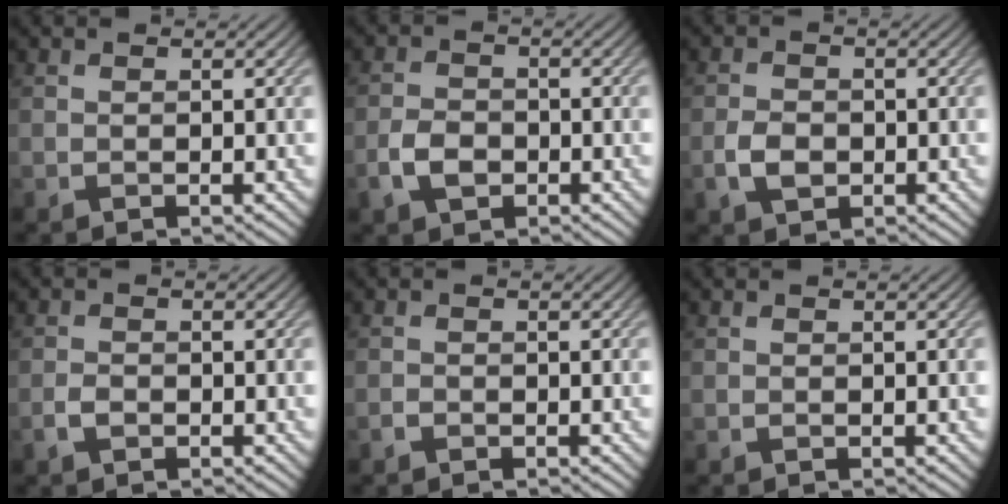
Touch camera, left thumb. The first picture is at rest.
{"total": 3.7, "force": [-1.5, 2.5, 2.2], "torque": [-0.048, -0.001, -0.034]}
{"total": 3.1, "force": [-1.0, 2.2, 1.9], "torque": [-0.042, -0.002, -0.023]}
{"total": 1.7, "force": [-0.8, 1.1, 1.0], "torque": [-0.022, 0.000, -0.020]}
{"total": 0.7, "force": [-0.5, 0.4, 0.3], "torque": [-0.005, 0.001, -0.012]}
{"total": 0.0}